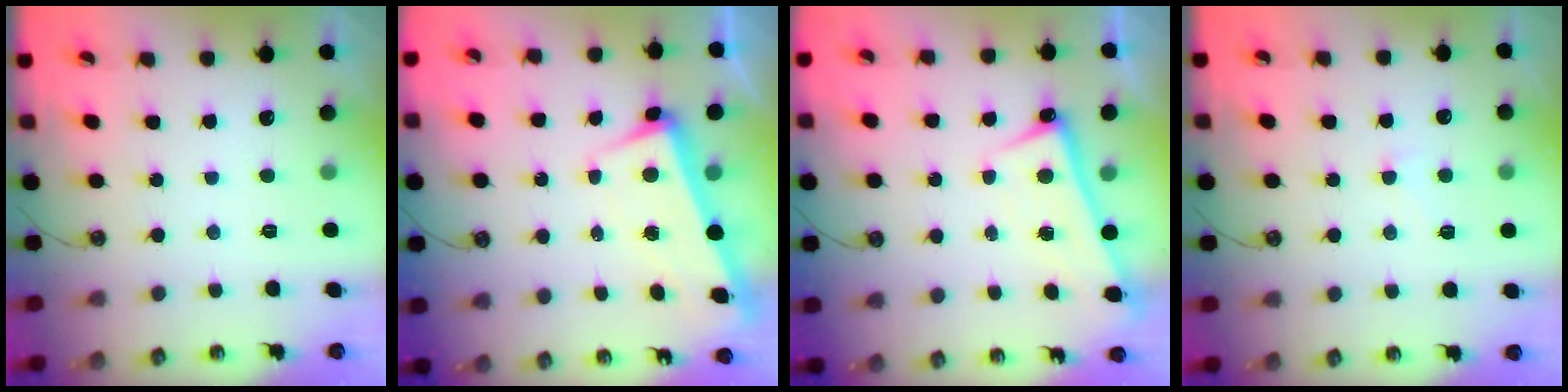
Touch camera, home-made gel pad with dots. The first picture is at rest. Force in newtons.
{"total": 2.0, "press": 1.6, "slide": 1.1}
{"total": 2.1, "press": 2.1, "slide": 0.5}
{"total": 1.0, "press": 0.8, "slide": 0.5}